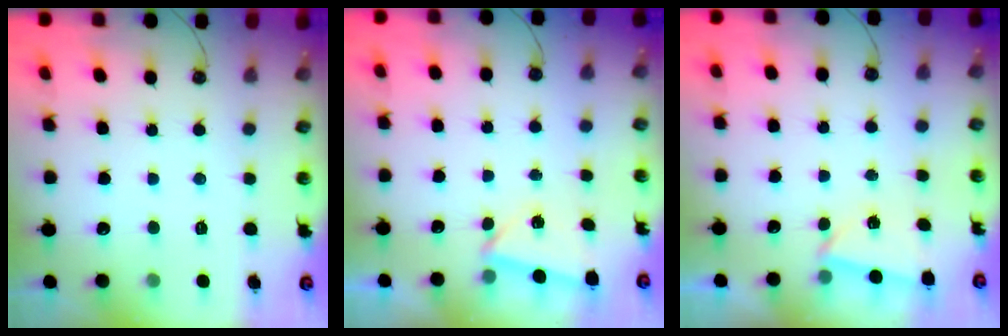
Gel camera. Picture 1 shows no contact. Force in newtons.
{"total": 2.7, "press": 2.1, "slide": 1.8}
{"total": 2.5, "press": 0.6, "slide": 2.4}